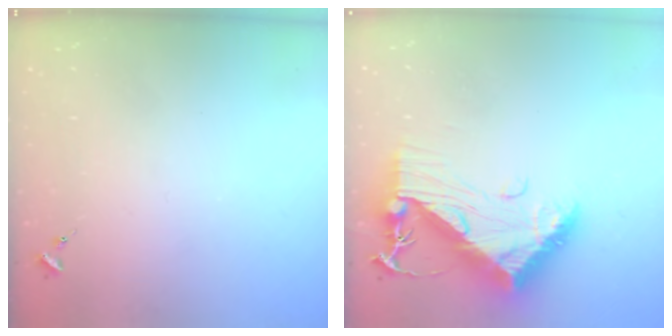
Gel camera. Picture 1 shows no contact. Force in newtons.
{"total": 13.5, "press": 13.5, "slide": 1.2}